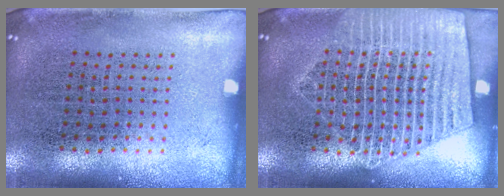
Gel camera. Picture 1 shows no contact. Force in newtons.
{"total": 3.9, "press": 3.8, "slide": 0.5}